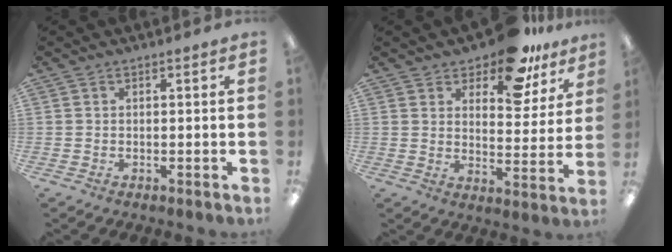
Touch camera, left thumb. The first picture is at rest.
{"total": 12.9, "force": [10.5, 5.0, 5.5], "torque": [-0.082, -0.069, 0.188]}